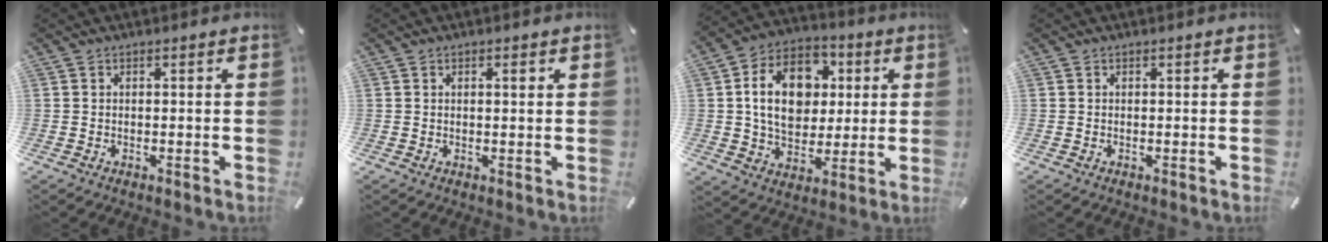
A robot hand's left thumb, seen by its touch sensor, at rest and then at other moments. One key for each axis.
{"total": 1.2, "fx": 0.4, "fy": 0.4, "fz": 1.0, "tx": -0.012, "ty": -0.001, "tz": 0.005}
{"total": 16.2, "fx": 2.4, "fy": 12.5, "fz": 10.1, "tx": -0.177, "ty": 0.012, "tz": 0.043}
{"total": 0.0}